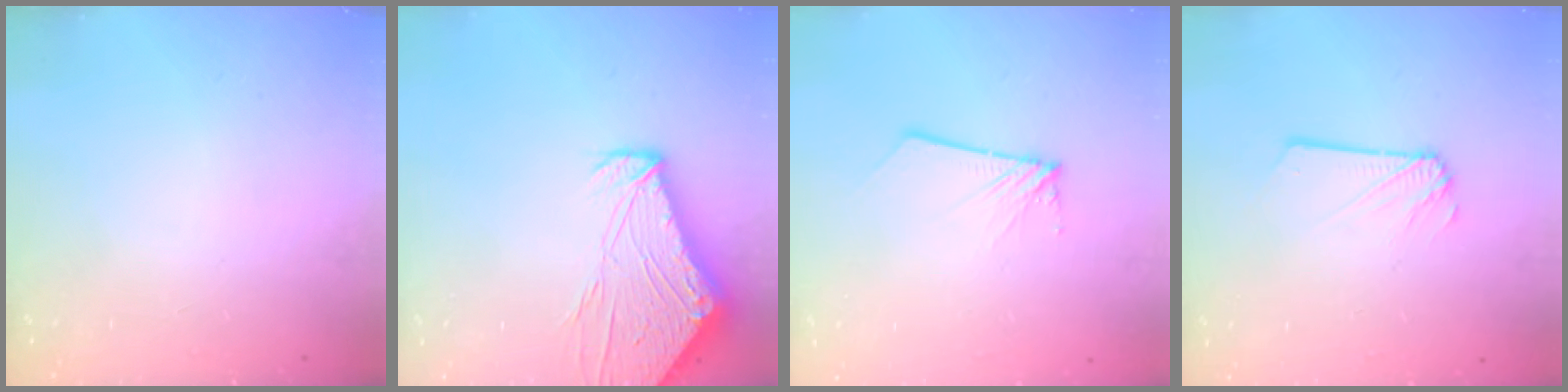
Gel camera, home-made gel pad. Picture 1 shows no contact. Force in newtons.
{"total": 12.8, "press": 12.7, "slide": 1.6}
{"total": 2.7, "press": 2.7, "slide": 0.2}
{"total": 1.2, "press": 1.2, "slide": 0.1}